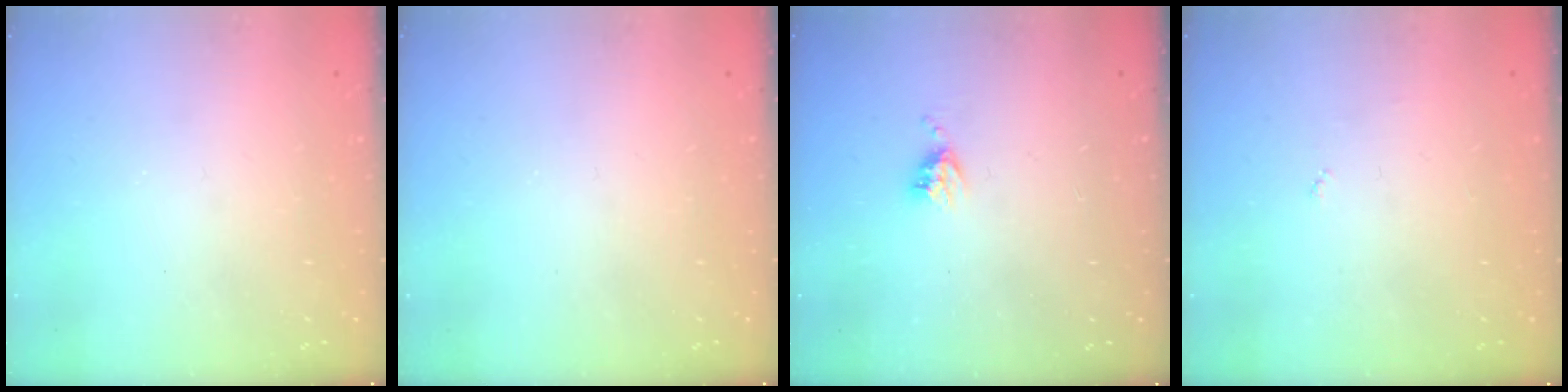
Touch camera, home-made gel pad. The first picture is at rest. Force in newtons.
{"total": 0.0}
{"total": 4.8, "press": 4.8, "slide": 0.4}
{"total": 2.7, "press": 2.7, "slide": 0.4}